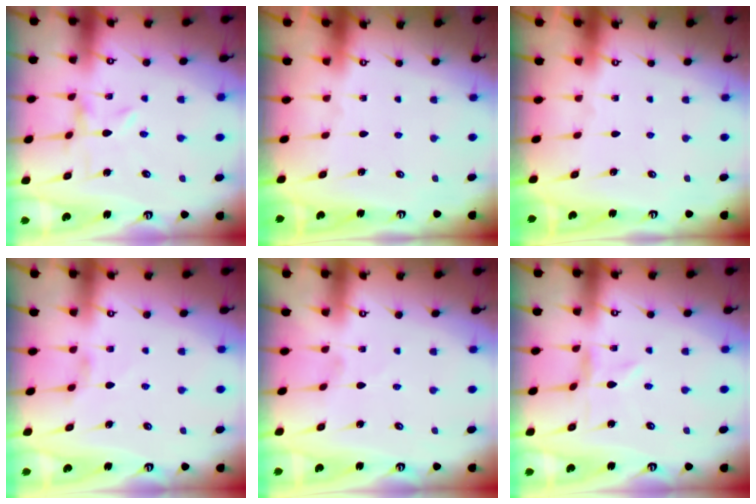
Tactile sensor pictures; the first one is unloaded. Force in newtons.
{"total": 0.0}
{"total": 0.0}
{"total": 1.7, "press": 1.6, "slide": 0.4}
{"total": 1.2, "press": 1.2, "slide": 0.1}
{"total": 0.7, "press": 0.7, "slide": 0.2}